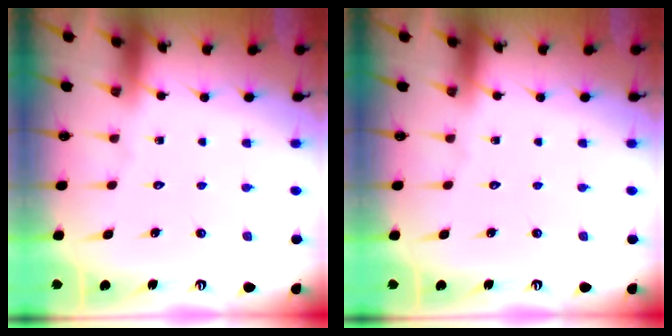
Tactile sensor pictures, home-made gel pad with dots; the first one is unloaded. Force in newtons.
{"total": 0.0}